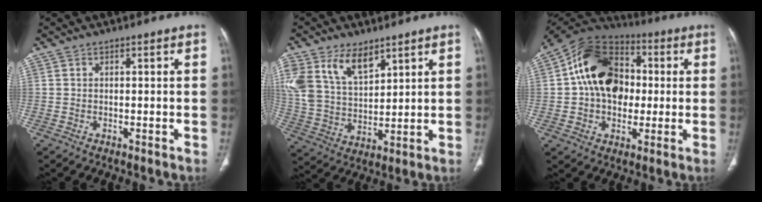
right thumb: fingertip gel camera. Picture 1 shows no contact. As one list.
[{"total": 14.6, "force": [8.2, 8.4, 8.6], "torque": [-0.155, -0.023, 0.170]}, {"total": 18.1, "force": [1.5, 13.4, 12.2], "torque": [-0.169, 0.027, 0.016]}]